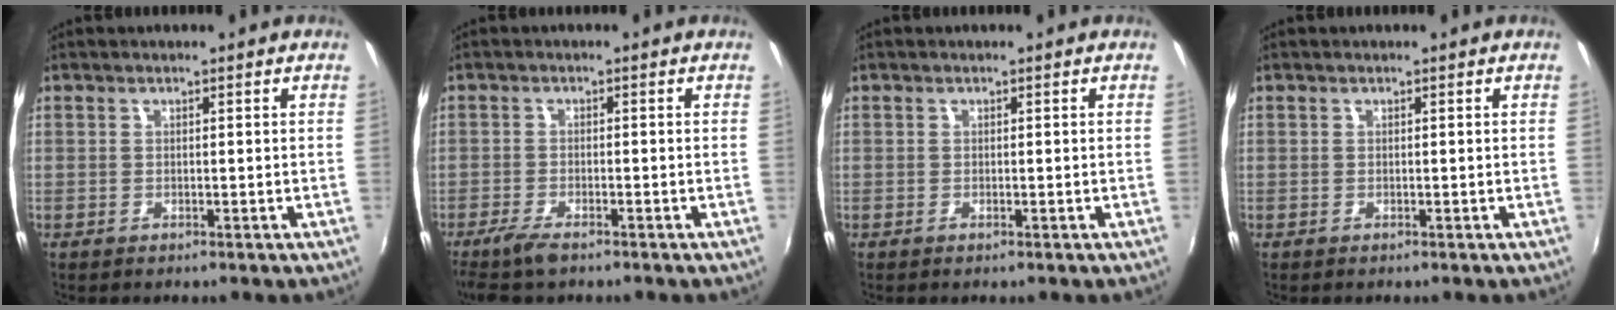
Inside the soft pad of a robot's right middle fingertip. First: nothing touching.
{"total": 4.8, "force": [-3.7, 1.0, 2.9], "torque": [-0.075, -0.016, -0.073]}
{"total": 0.0}
{"total": 0.0}